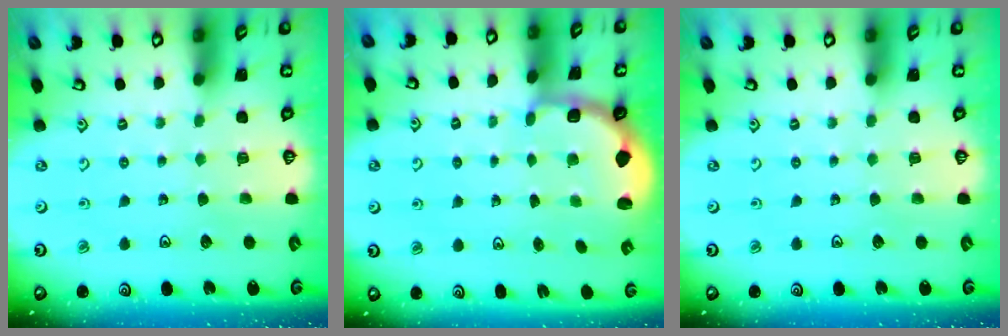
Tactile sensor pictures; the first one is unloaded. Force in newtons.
{"total": 2.3, "press": 2.1, "slide": 1.0}
{"total": 0.0}